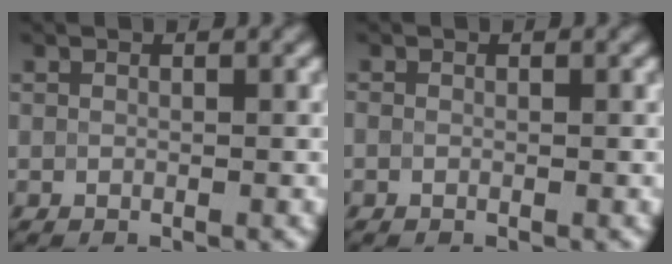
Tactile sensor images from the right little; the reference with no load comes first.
{"total": 0.0}